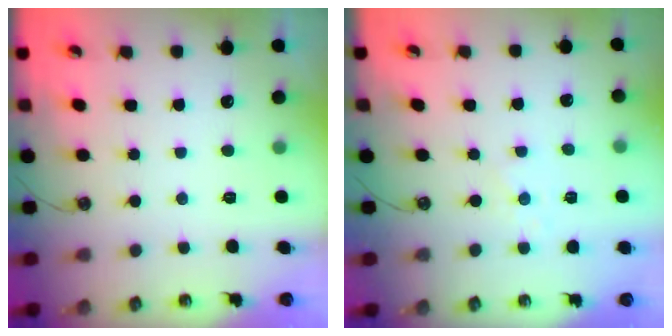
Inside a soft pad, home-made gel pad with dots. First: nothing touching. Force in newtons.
{"total": 2.8, "press": 2.8, "slide": 0.3}